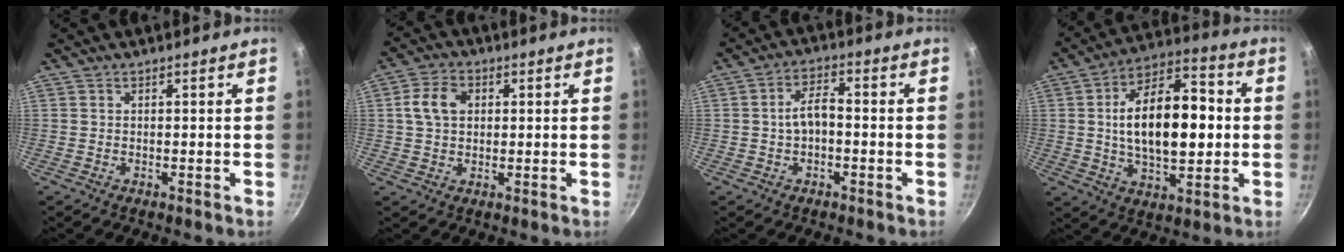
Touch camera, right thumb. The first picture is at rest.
{"total": 6.8, "force": [1.4, 4.9, 4.5], "torque": [-0.078, 0.010, 0.022]}
{"total": 3.6, "force": [-1.0, 1.9, 2.9], "torque": [-0.047, 0.022, -0.023]}
{"total": 19.7, "force": [1.1, 10.2, 16.8], "torque": [-0.252, 0.019, 0.016]}